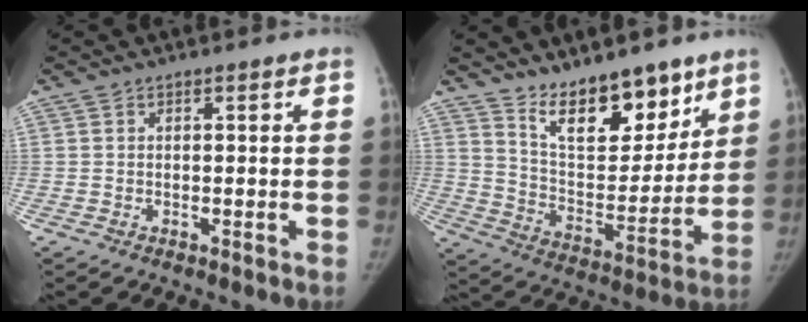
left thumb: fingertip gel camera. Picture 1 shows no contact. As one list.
[{"total": 16.0, "force": [11.5, 6.9, 8.7], "torque": [-0.082, -0.091, 0.202]}]